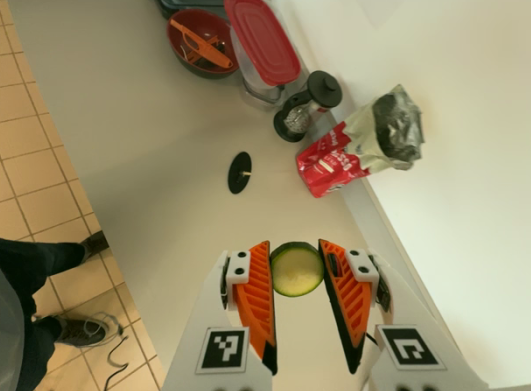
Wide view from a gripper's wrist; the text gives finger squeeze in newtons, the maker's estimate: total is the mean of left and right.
{"total": 9.2, "left": 9.5, "right": 9.0}